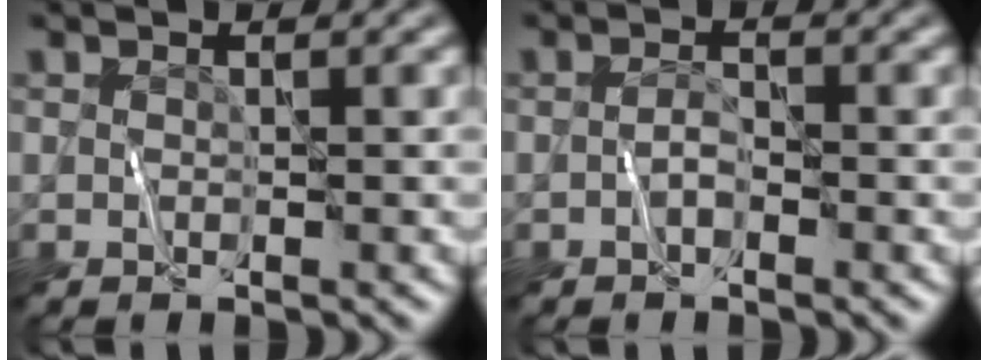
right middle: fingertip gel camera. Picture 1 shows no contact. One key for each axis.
{"total": 1.0, "fx": -0.5, "fy": 0.4, "fz": 0.8, "tx": -0.017, "ty": 0.006, "tz": -0.012}